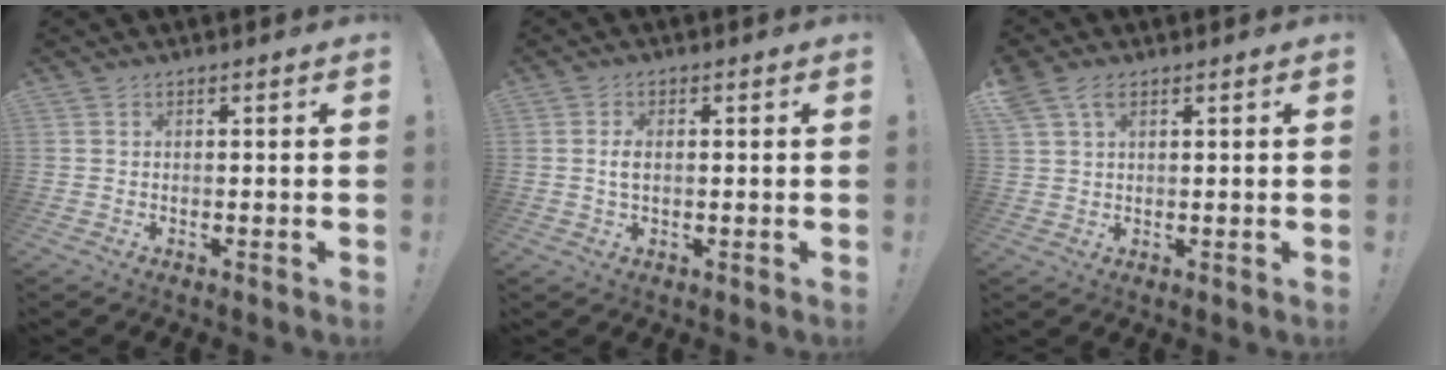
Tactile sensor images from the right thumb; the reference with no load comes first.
{"total": 2.6, "force": [0.1, 1.4, 2.2], "torque": [-0.036, 0.001, 0.001]}
{"total": 5.2, "force": [2.8, 2.9, 3.3], "torque": [-0.063, -0.004, 0.056]}